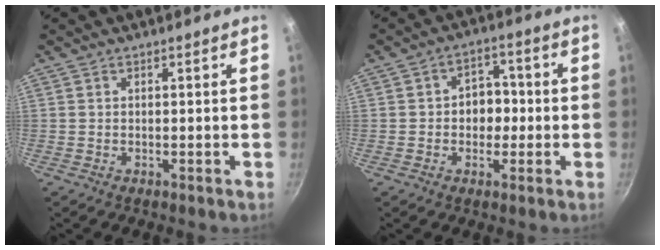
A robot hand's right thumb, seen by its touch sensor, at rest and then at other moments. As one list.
[{"total": 6.5, "force": [-0.5, 5.2, 3.9], "torque": [-0.008, 0.014, -0.011]}]